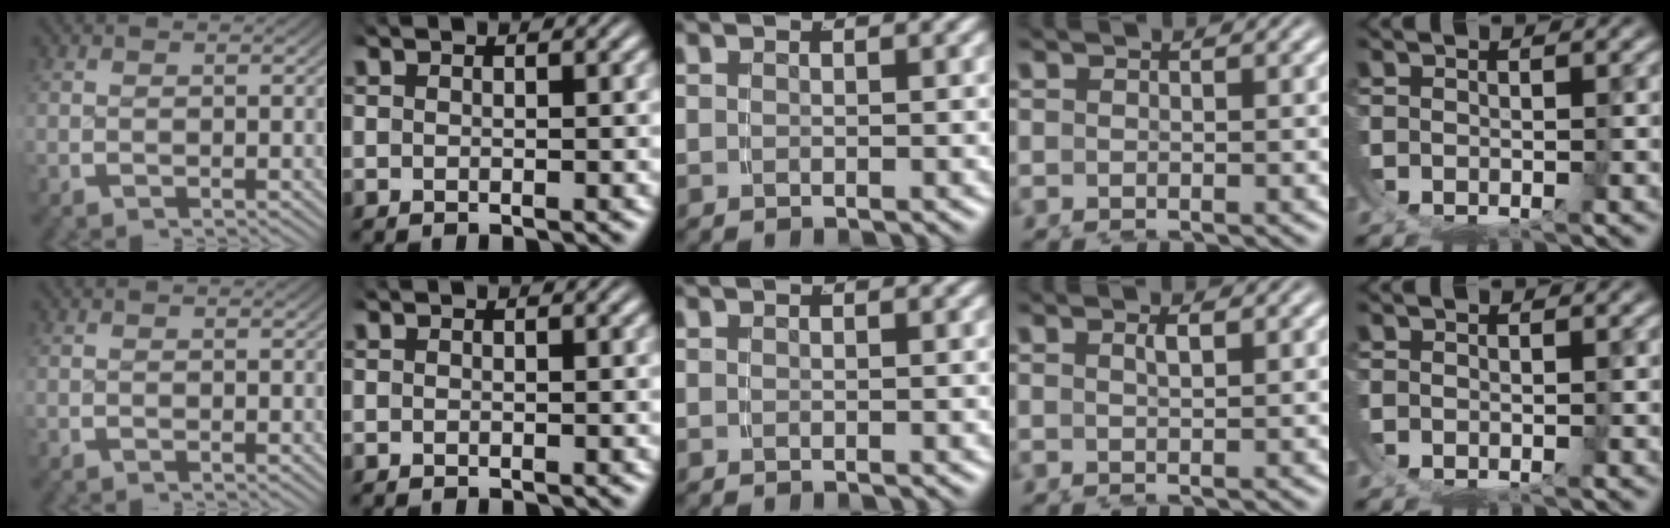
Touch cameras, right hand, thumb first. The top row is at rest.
{"ring": {"total": 1.1, "force": [0.1, -0.8, 0.8], "torque": [-0.007, -0.004, 0.009]}}